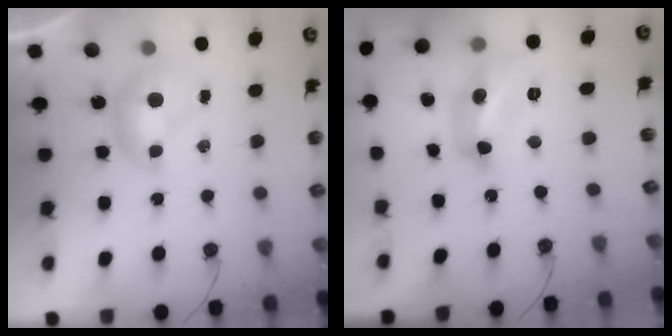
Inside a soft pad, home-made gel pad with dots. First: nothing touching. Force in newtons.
{"total": 11.5, "press": 11.5, "slide": 0.6}